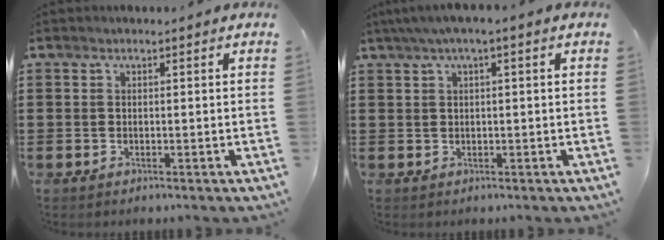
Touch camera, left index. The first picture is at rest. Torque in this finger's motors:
{"motor_torque": [1.32, -0.82, 0.93, 0.21]}